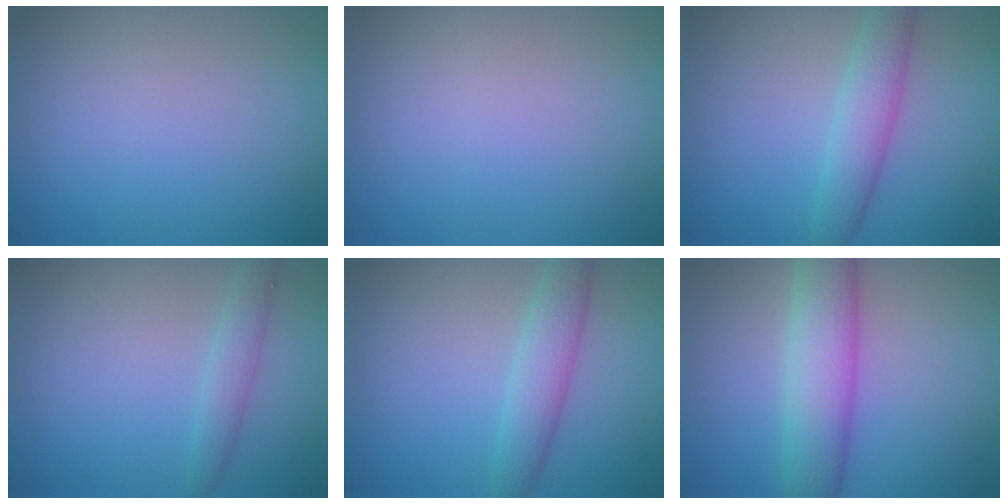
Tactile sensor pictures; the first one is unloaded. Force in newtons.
{"total": 0.0}
{"total": 3.5, "press": 3.5, "slide": 0.0}
{"total": 1.9, "press": 1.9, "slide": 0.1}
{"total": 3.4, "press": 3.4, "slide": 0.0}
{"total": 5.9, "press": 5.9, "slide": 0.3}